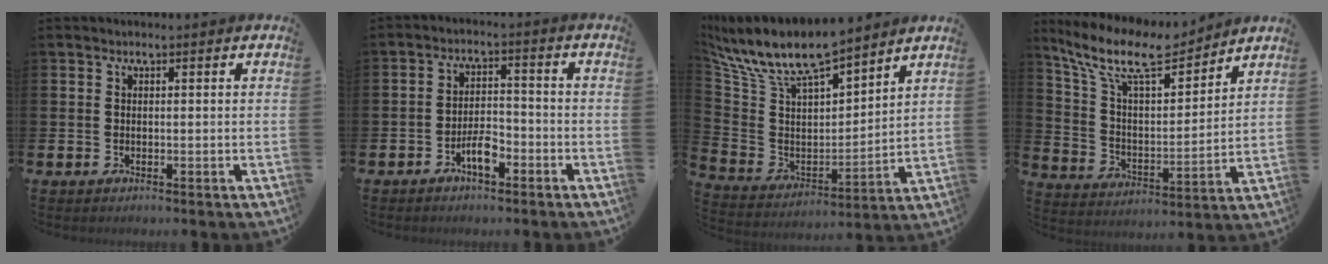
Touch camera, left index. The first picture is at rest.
{"total": 4.0, "force": [-2.4, 1.6, 2.8], "torque": [-0.047, 0.011, -0.047]}
{"total": 10.0, "force": [9.2, 2.4, 3.2], "torque": [-0.107, -0.065, 0.159]}
{"total": 11.6, "force": [9.9, 3.0, 5.3], "torque": [-0.145, -0.050, 0.175]}